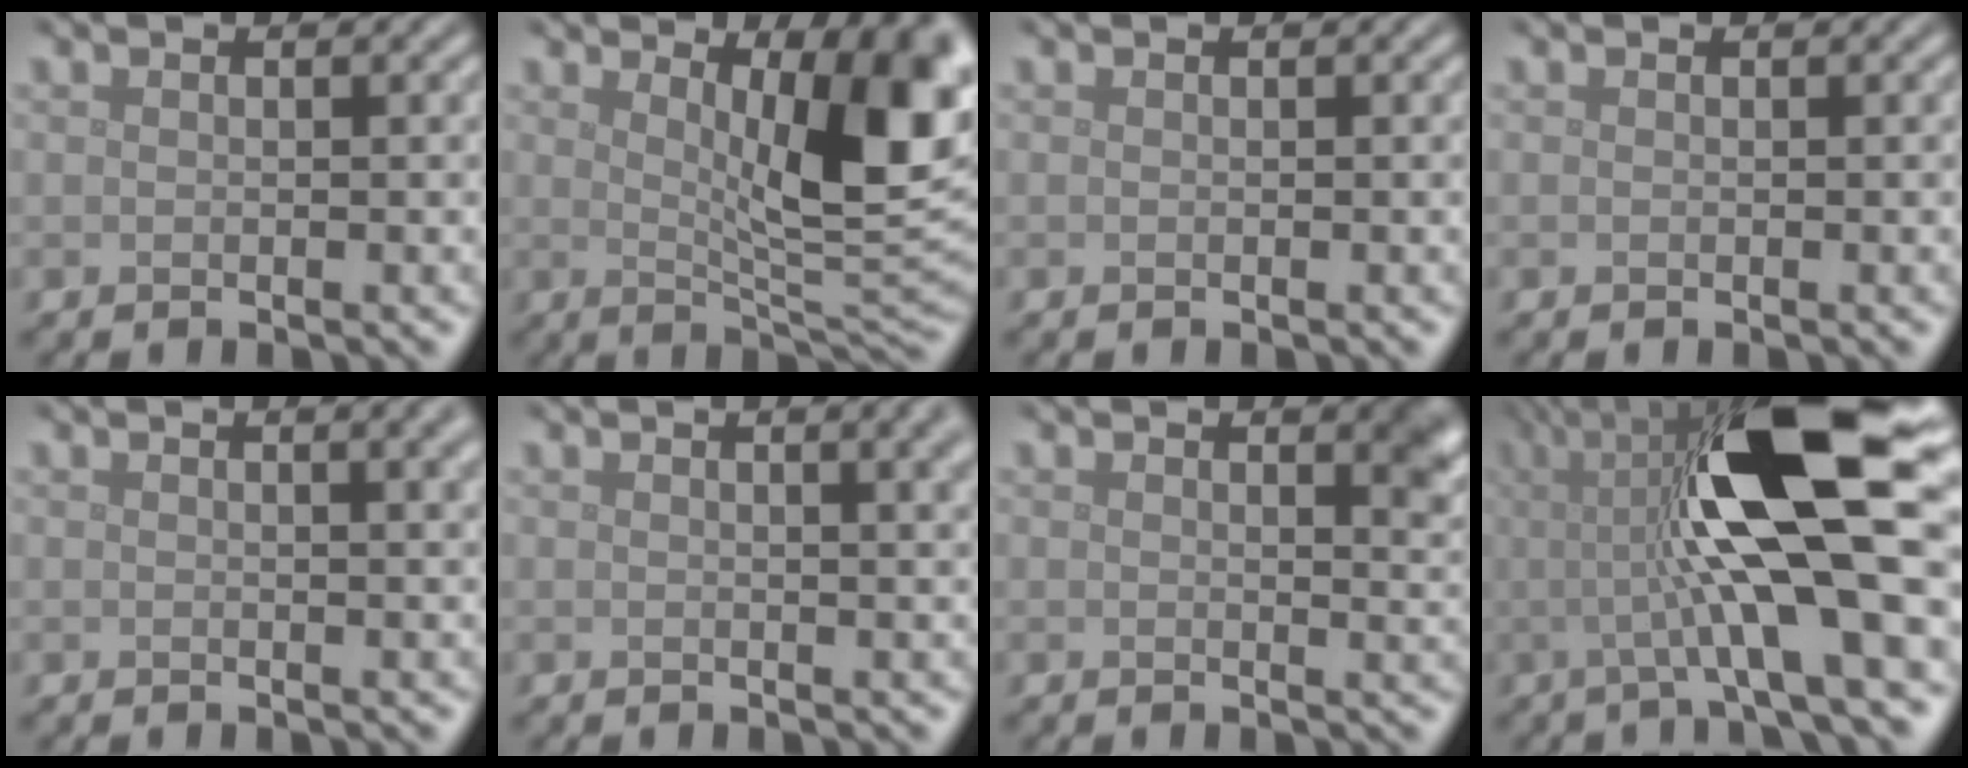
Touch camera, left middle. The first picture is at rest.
{"total": 9.2, "force": [2.7, 2.5, 8.5], "torque": [-0.111, -0.006, 0.048]}
{"total": 0.0}
{"total": 0.0}
{"total": 4.1, "force": [2.0, 1.6, 3.2], "torque": [-0.022, 0.012, 0.019]}
{"total": 5.8, "force": [2.6, 2.5, 4.5], "torque": [-0.026, 0.027, 0.014]}
{"total": 2.9, "force": [1.7, 1.0, 2.2], "torque": [-0.019, 0.002, 0.024]}
{"total": 14.0, "force": [1.6, 3.2, 13.6], "torque": [-0.209, 0.015, 0.021]}